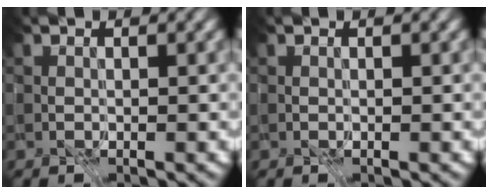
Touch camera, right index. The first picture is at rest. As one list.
[{"total": 0.0}]